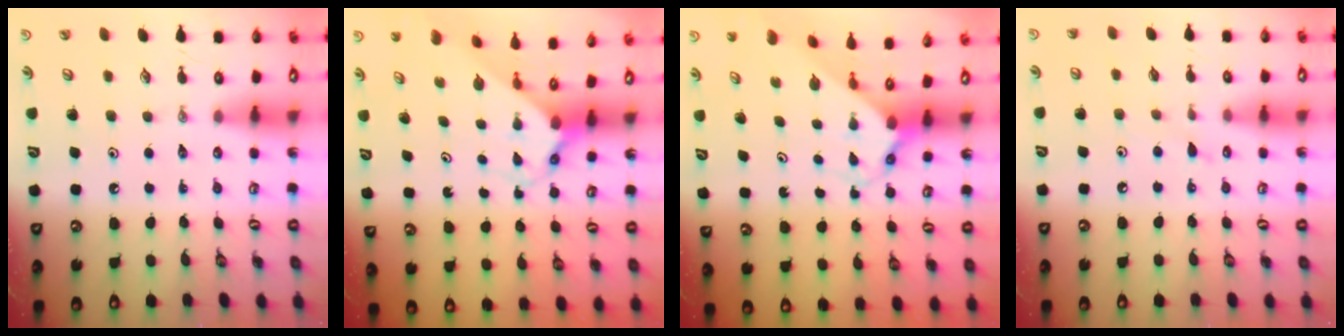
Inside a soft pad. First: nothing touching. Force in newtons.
{"total": 2.9, "press": 2.9, "slide": 0.3}
{"total": 2.9, "press": 2.9, "slide": 0.3}
{"total": 6.3, "press": 6.2, "slide": 0.6}